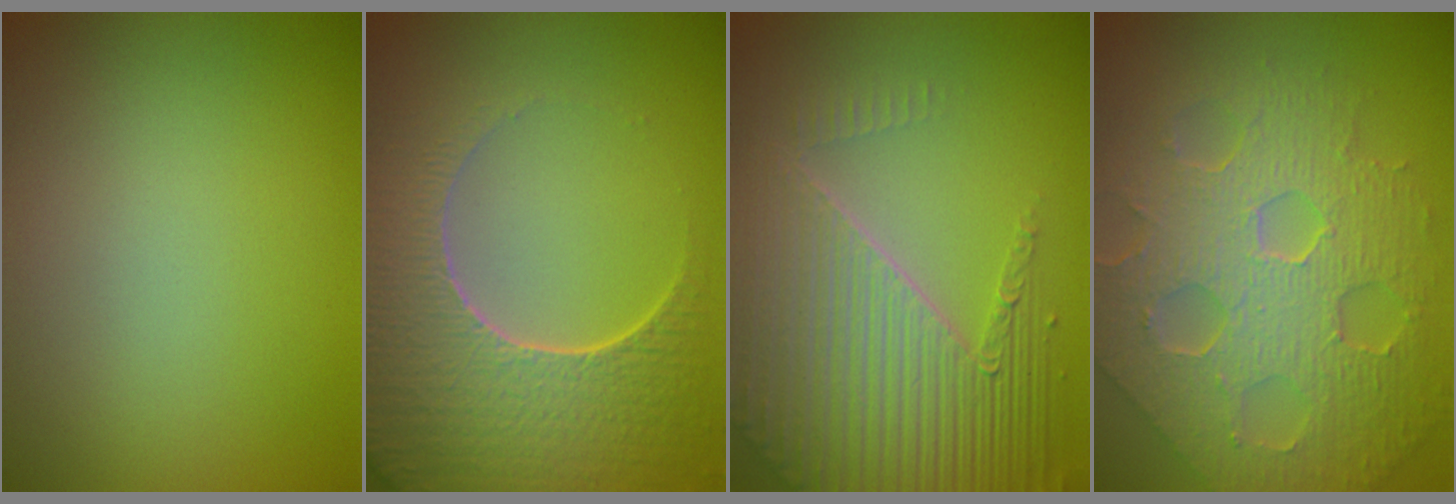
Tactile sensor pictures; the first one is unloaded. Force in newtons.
{"total": 8.0, "press": 6.2, "slide": 5.2}
{"total": 8.8, "press": 5.7, "slide": 6.7}
{"total": 9.7, "press": 6.8, "slide": 6.9}